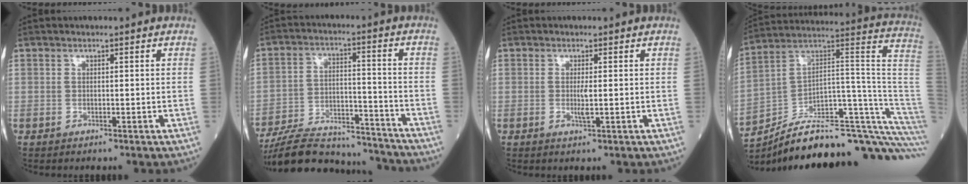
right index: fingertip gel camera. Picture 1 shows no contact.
{"total": 19.1, "force": [-18.0, 3.6, 5.2], "torque": [-0.115, 0.010, -0.277]}
{"total": 1.6, "force": [0.0, 0.1, 1.6], "torque": [-0.040, -0.004, 0.002]}
{"total": 27.9, "force": [-23.4, 2.6, 15.0], "torque": [-0.113, 0.044, -0.335]}